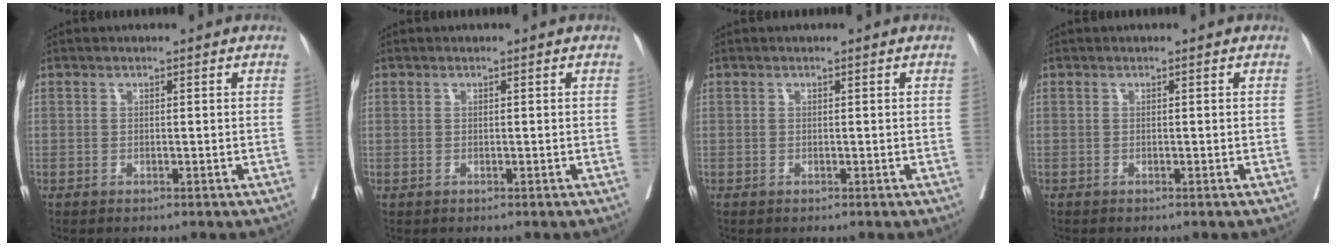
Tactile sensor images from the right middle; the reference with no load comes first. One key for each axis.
{"total": 0.0}
{"total": 0.0}
{"total": 0.0}